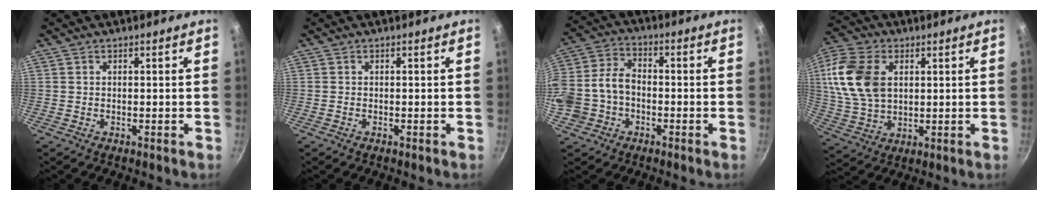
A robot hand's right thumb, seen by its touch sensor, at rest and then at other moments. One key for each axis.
{"total": 0.0}
{"total": 13.2, "fx": -3.4, "fy": 10.0, "fz": 7.8, "tx": -0.161, "ty": 0.047, "tz": -0.070}
{"total": 15.6, "fx": 3.2, "fy": 10.6, "fz": 10.9, "tx": -0.203, "ty": -0.002, "tz": 0.063}